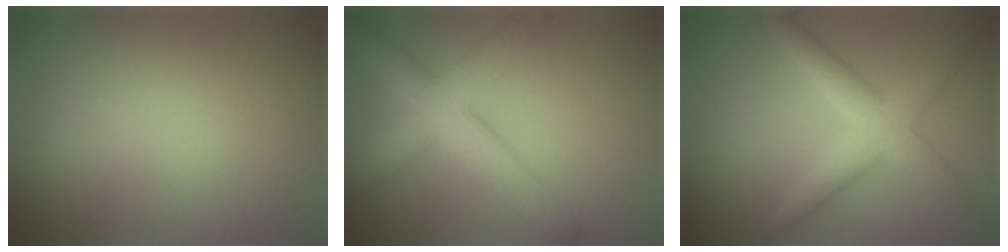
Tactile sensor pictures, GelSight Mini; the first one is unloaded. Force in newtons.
{"total": 6.8, "press": 6.8, "slide": 0.2}
{"total": 4.2, "press": 4.2, "slide": 0.2}